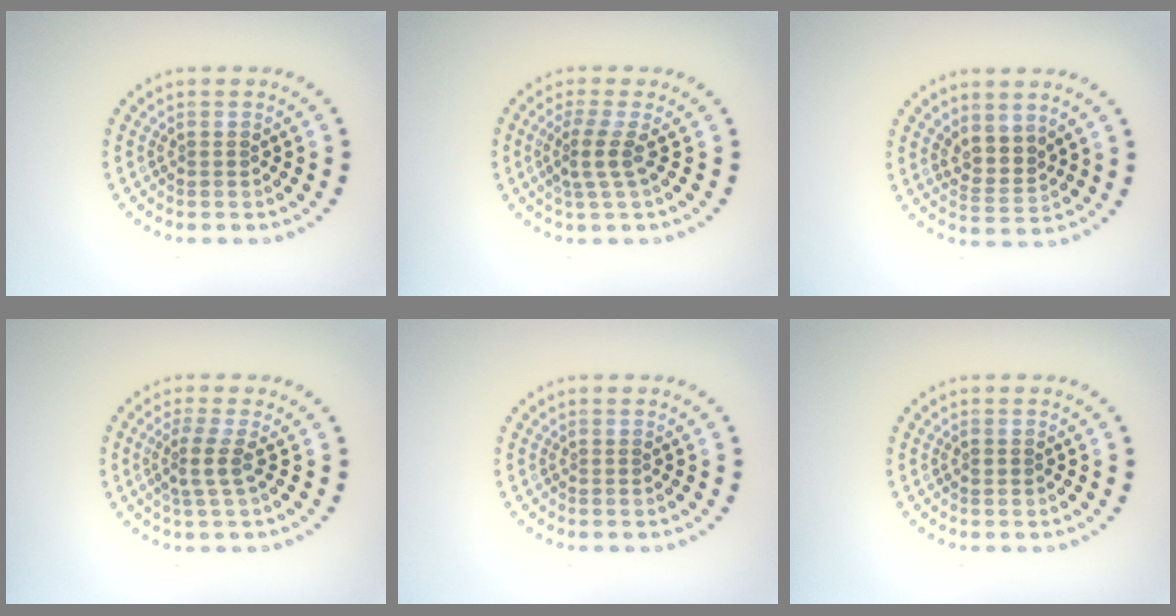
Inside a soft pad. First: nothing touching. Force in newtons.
{"total": 2.3, "press": 1.6, "slide": 1.7}
{"total": 2.5, "press": 1.9, "slide": 1.5}
{"total": 2.2, "press": 1.4, "slide": 1.6}
{"total": 0.0}
{"total": 0.5, "press": 0.5, "slide": 0.1}